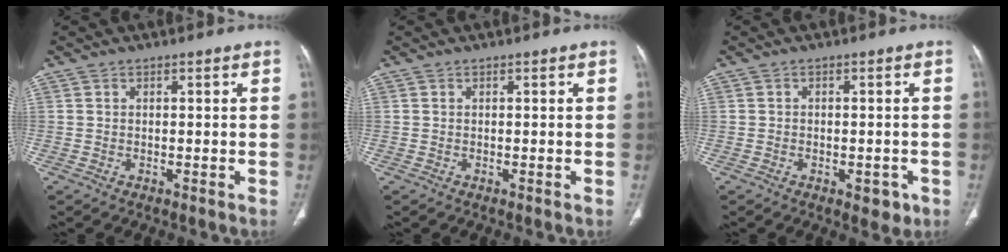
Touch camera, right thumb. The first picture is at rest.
{"total": 0.0}
{"total": 3.4, "force": [-1.4, 2.0, 2.3], "torque": [-0.008, 0.004, -0.014]}